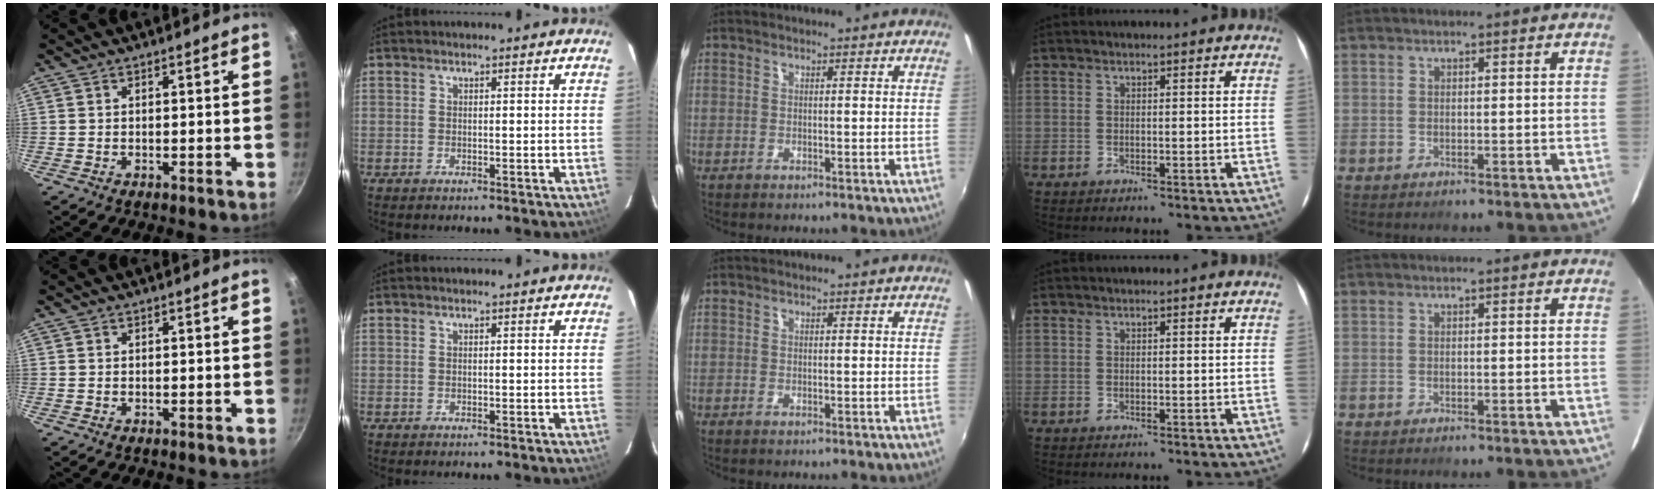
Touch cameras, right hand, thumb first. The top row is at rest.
{}